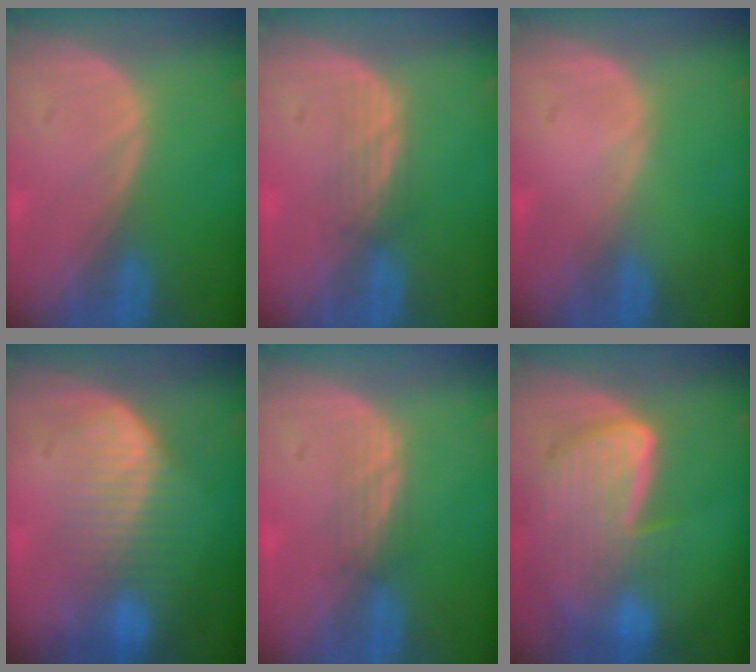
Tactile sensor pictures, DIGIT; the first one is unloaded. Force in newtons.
{"total": 2.4, "press": 2.3, "slide": 0.6}
{"total": 0.0}
{"total": 6.8, "press": 6.7, "slide": 1.4}
{"total": 2.1, "press": 2.1, "slide": 0.2}
{"total": 9.3, "press": 8.1, "slide": 4.6}